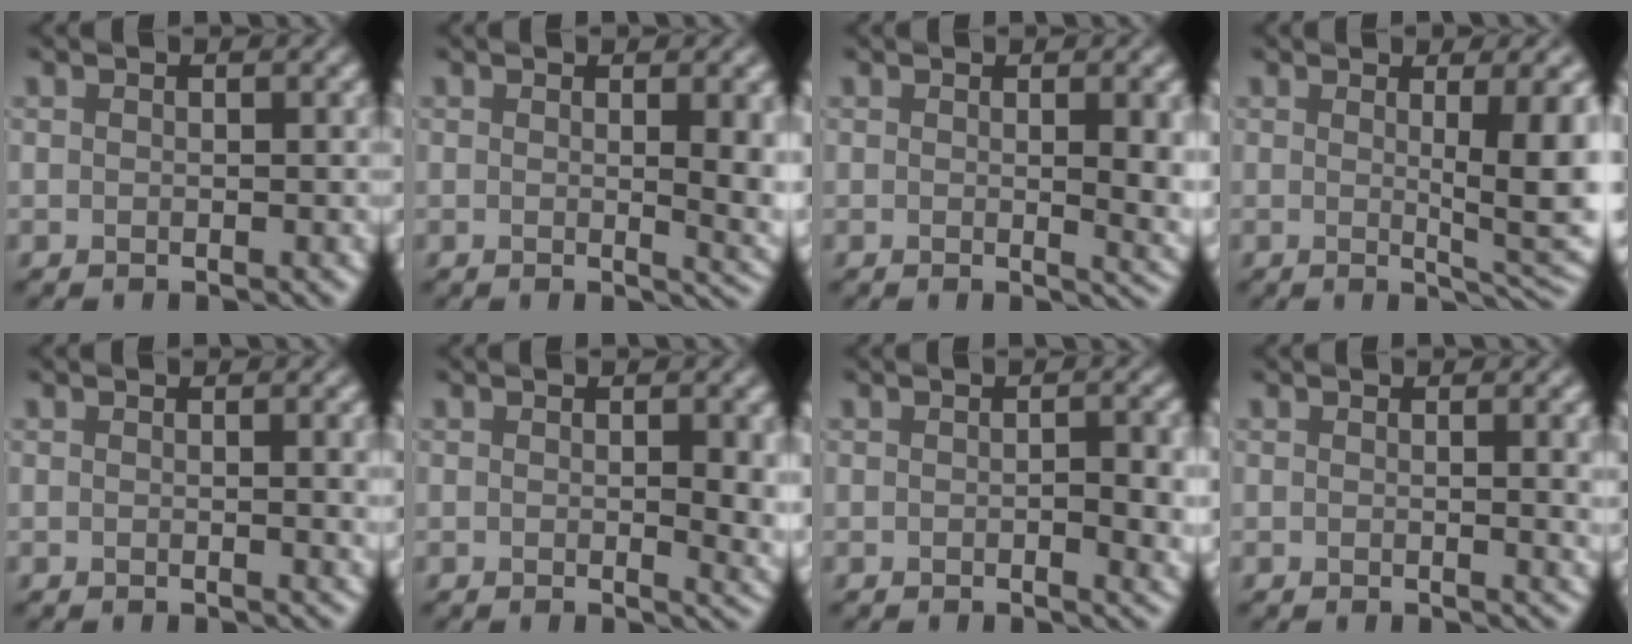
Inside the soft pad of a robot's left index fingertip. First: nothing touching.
{"total": 5.0, "force": [0.5, 1.7, 4.7], "torque": [-0.046, -0.006, 0.009]}
{"total": 4.9, "force": [0.4, 1.6, 4.6], "torque": [-0.047, -0.005, 0.008]}
{"total": 7.4, "force": [0.7, 1.8, 7.1], "torque": [-0.081, -0.010, 0.014]}
{"total": 2.7, "force": [0.3, 0.9, 2.6], "torque": [-0.023, 0.002, 0.002]}
{"total": 3.6, "force": [0.0, 1.0, 3.4], "torque": [-0.045, -0.007, 0.002]}
{"total": 3.7, "force": [-0.3, 1.3, 3.5], "torque": [-0.045, -0.005, -0.004]}
{"total": 3.1, "force": [0.4, 1.0, 2.9], "torque": [-0.025, 0.002, 0.002]}